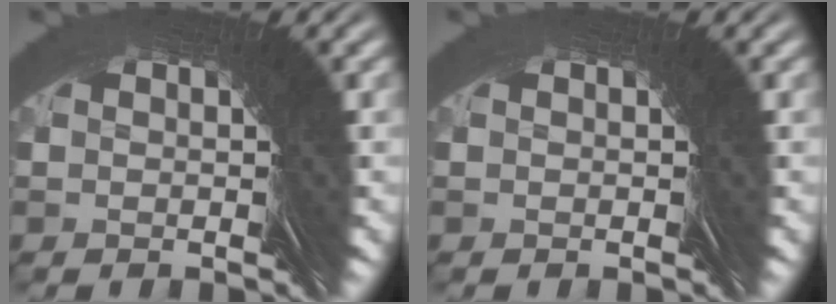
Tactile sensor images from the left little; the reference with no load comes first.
{"total": 0.0}